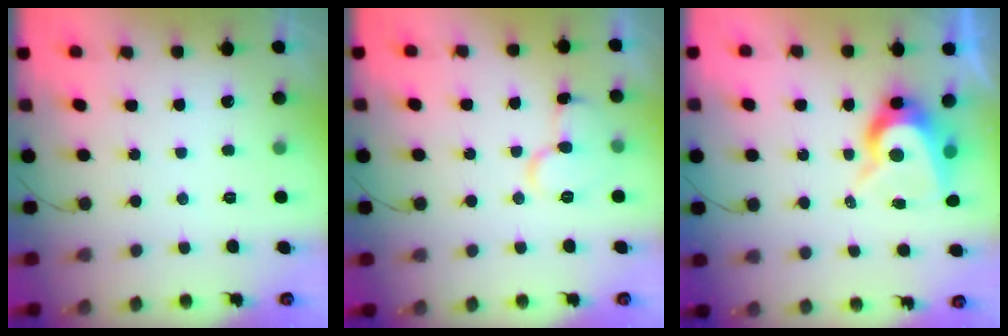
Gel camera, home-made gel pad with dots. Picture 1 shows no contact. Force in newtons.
{"total": 9.2, "press": 9.1, "slide": 1.1}
{"total": 9.5, "press": 9.5, "slide": 0.8}